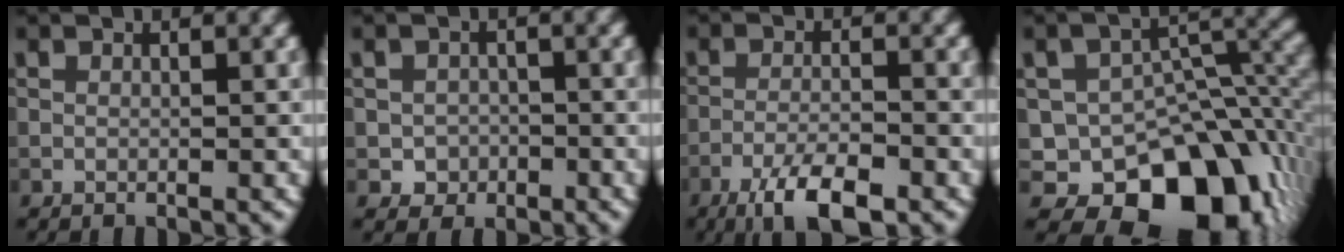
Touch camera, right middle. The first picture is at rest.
{"total": 1.9, "force": [-0.6, 1.7, 0.5], "torque": [0.000, -0.002, -0.014]}
{"total": 5.8, "force": [-3.9, 1.3, 4.0], "torque": [-0.076, -0.004, -0.073]}
{"total": 11.9, "force": [-5.9, 7.7, 6.9], "torque": [-0.084, -0.016, -0.085]}